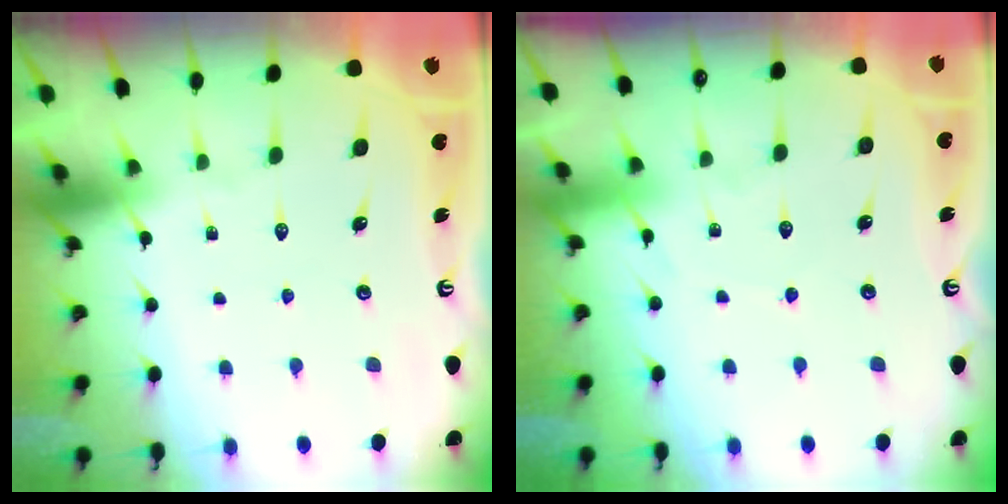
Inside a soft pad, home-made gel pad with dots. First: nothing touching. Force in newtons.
{"total": 2.9, "press": 2.8, "slide": 0.4}